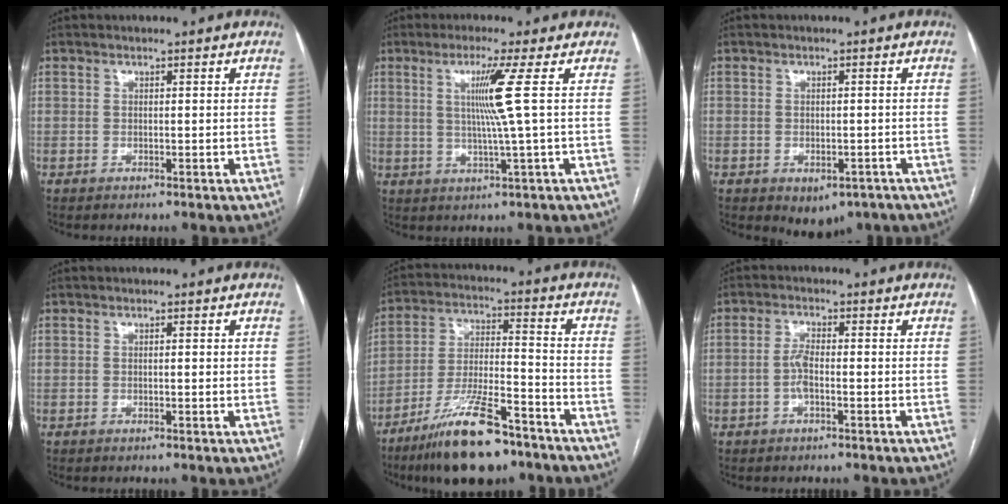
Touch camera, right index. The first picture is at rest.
{"total": 6.3, "force": [1.3, -2.3, 5.8], "torque": [-0.114, -0.006, 0.031]}
{"total": 5.1, "force": [-3.4, 3.1, 2.3], "torque": [-0.017, 0.000, -0.036]}
{"total": 0.8, "force": [0.1, 0.1, 0.8], "torque": [-0.014, 0.001, 0.003]}
{"total": 14.7, "force": [-10.4, 3.0, 9.9], "torque": [-0.193, -0.014, -0.183]}
{"total": 2.9, "force": [-0.8, 0.8, 2.6], "torque": [-0.057, 0.003, -0.016]}